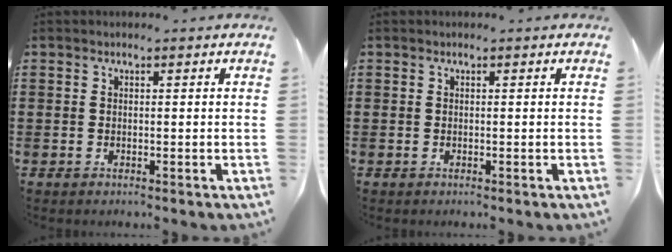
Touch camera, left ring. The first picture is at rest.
{"total": 0.0}